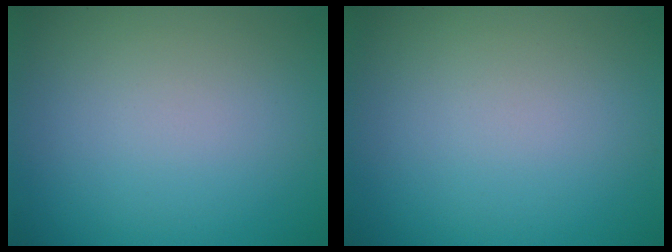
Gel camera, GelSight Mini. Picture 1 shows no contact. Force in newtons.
{"total": 0.0}